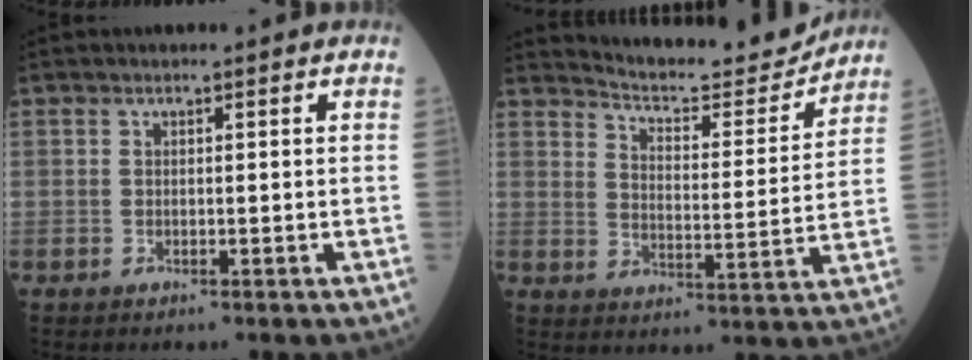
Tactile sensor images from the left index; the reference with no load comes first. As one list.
[{"total": 12.5, "force": [12.3, 1.0, 1.8], "torque": [-0.029, -0.019, 0.171]}]